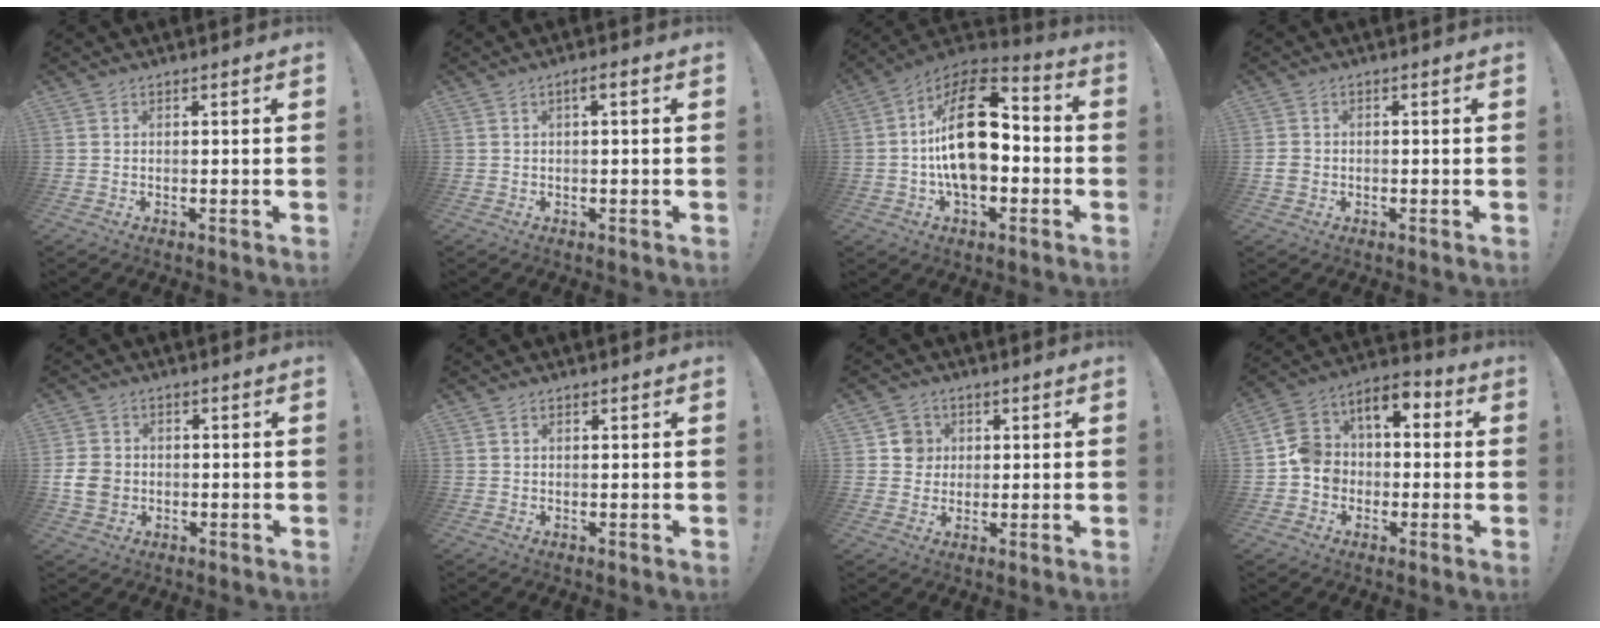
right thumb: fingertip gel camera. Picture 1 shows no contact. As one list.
[{"total": 1.9, "force": [-0.1, 0.2, 1.9], "torque": [-0.033, 0.004, -0.006]}, {"total": 22.6, "force": [0.0, 12.9, 18.5], "torque": [-0.304, 0.016, 0.003]}, {"total": 2.4, "force": [-0.9, 1.9, 1.1], "torque": [-0.030, 0.007, -0.015]}, {"total": 7.8, "force": [-1.5, 6.4, 4.3], "torque": [-0.089, 0.014, -0.023]}, {"total": 0.6, "force": [0.3, 0.4, 0.4], "torque": [-0.009, 0.002, 0.005]}, {"total": 6.1, "force": [1.5, 5.8, 0.8], "torque": [0.000, -0.007, 0.028]}, {"total": 10.6, "force": [-1.3, 9.7, 4.1], "torque": [-0.060, 0.018, -0.016]}]